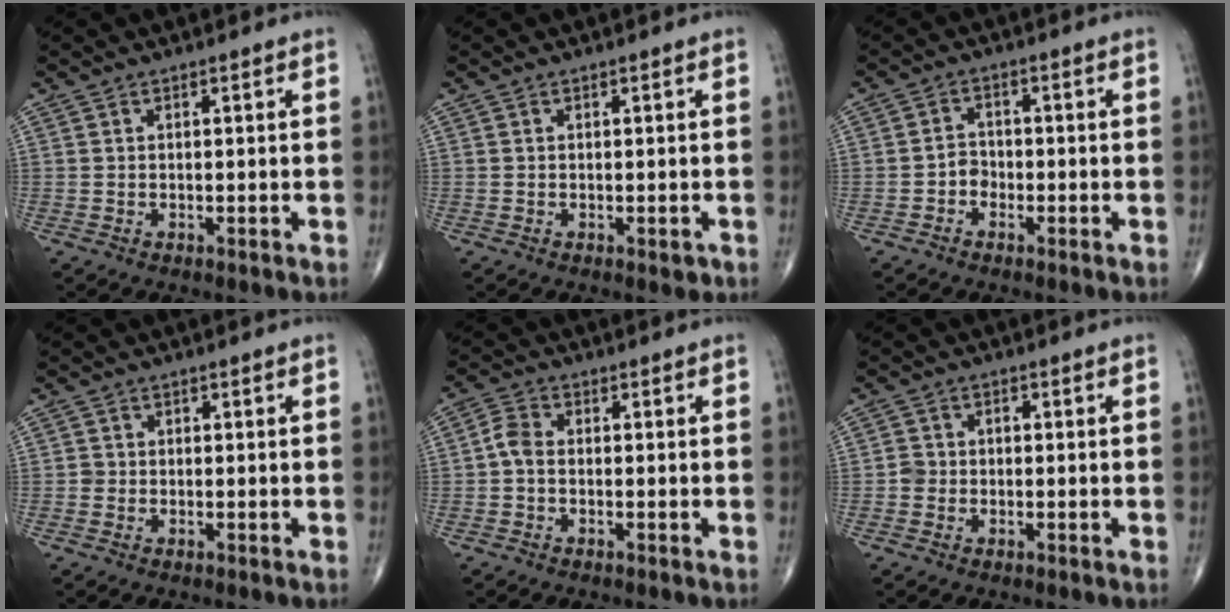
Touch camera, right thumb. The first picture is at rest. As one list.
[{"total": 1.0, "force": [-0.4, 0.5, 0.7], "torque": [-0.004, -0.001, -0.004]}, {"total": 2.7, "force": [-1.3, 2.1, 0.9], "torque": [-0.002, 0.014, -0.031]}, {"total": 1.2, "force": [-0.3, 1.1, 0.1], "torque": [0.007, 0.006, -0.009]}, {"total": 3.2, "force": [-0.6, 2.1, 2.3], "torque": [-0.043, 0.010, -0.022]}, {"total": 2.4, "force": [-0.8, 2.2, 0.7], "torque": [0.000, 0.013, -0.019]}]